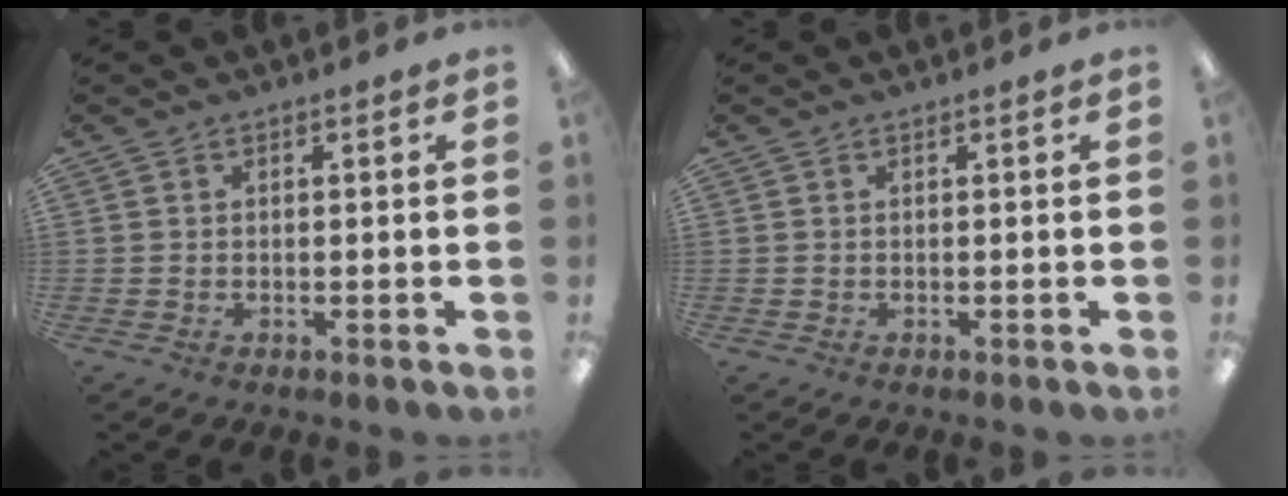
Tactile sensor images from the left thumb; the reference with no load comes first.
{"total": 0.0}